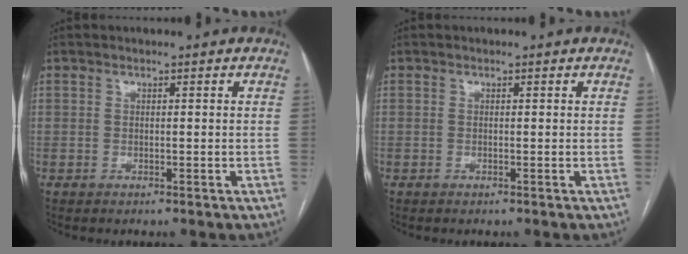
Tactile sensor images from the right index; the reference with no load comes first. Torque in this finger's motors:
{"motor_torque": [0.03, 0.14, -0.05, -0.01]}